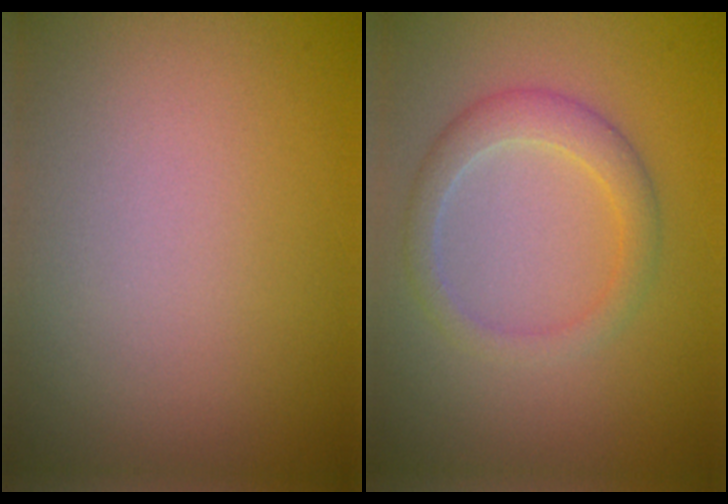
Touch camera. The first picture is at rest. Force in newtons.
{"total": 2.7, "press": 2.7, "slide": 0.1}